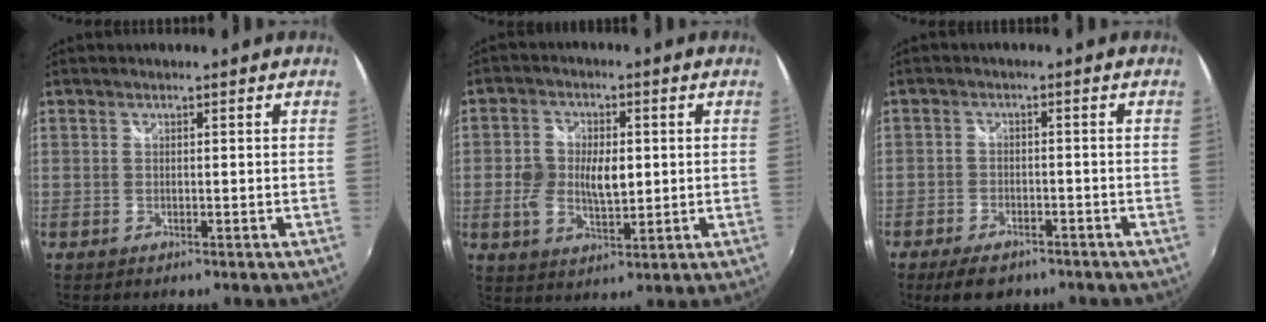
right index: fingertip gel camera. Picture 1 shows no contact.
{"total": 8.5, "force": [-0.5, 4.9, 6.9], "torque": [-0.133, -0.001, -0.010]}
{"total": 7.4, "force": [-5.5, 3.5, 3.4], "torque": [-0.087, -0.002, -0.084]}